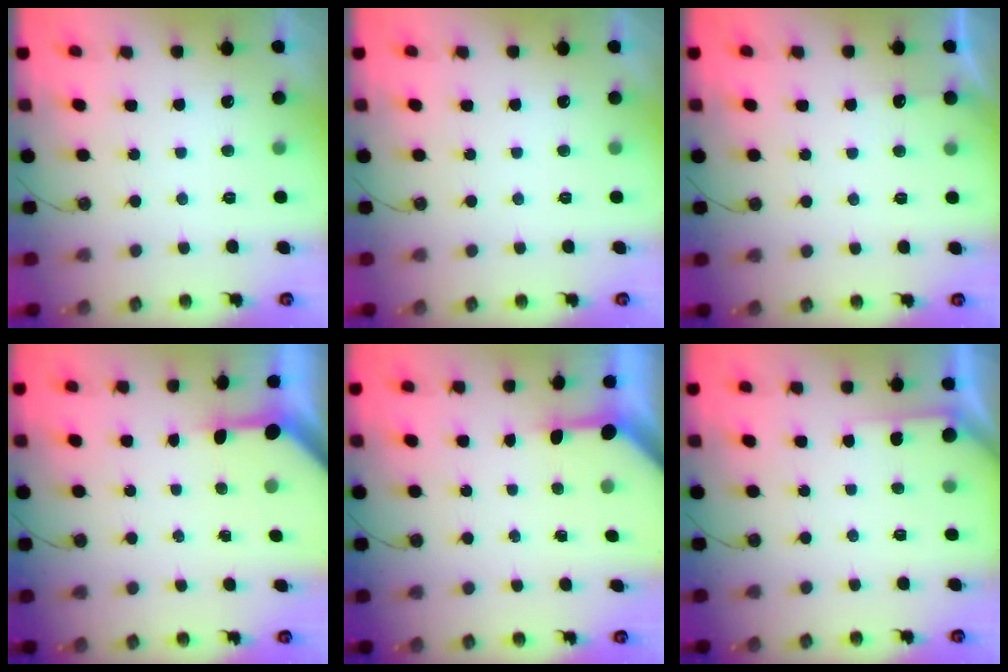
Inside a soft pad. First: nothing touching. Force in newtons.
{"total": 0.0}
{"total": 2.7, "press": 2.7, "slide": 0.3}
{"total": 3.5, "press": 3.5, "slide": 0.4}
{"total": 3.4, "press": 3.4, "slide": 0.3}
{"total": 3.6, "press": 3.6, "slide": 0.3}